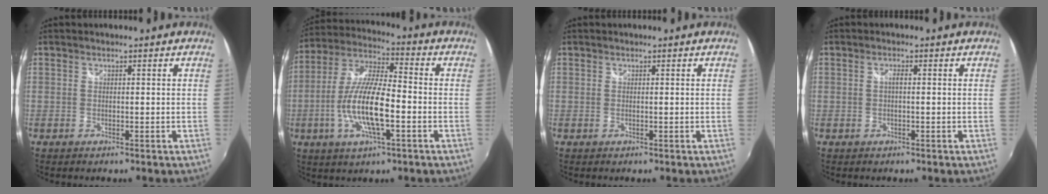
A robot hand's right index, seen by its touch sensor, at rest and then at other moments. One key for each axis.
{"total": 13.9, "fx": -4.0, "fy": 3.7, "fz": 12.8, "tx": -0.261, "ty": -0.004, "tz": -0.076}
{"total": 0.0}
{"total": 1.1, "fx": -0.2, "fy": 0.2, "fz": 1.0, "tx": -0.019, "ty": 0.002, "tz": -0.004}